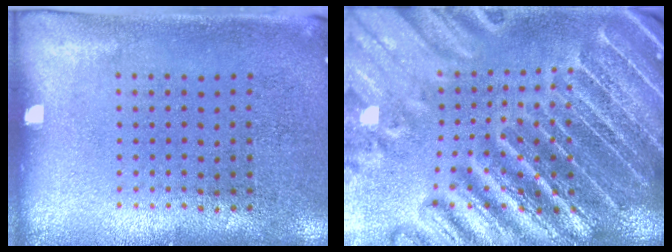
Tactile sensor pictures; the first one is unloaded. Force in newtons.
{"total": 5.2, "press": 4.5, "slide": 2.5}